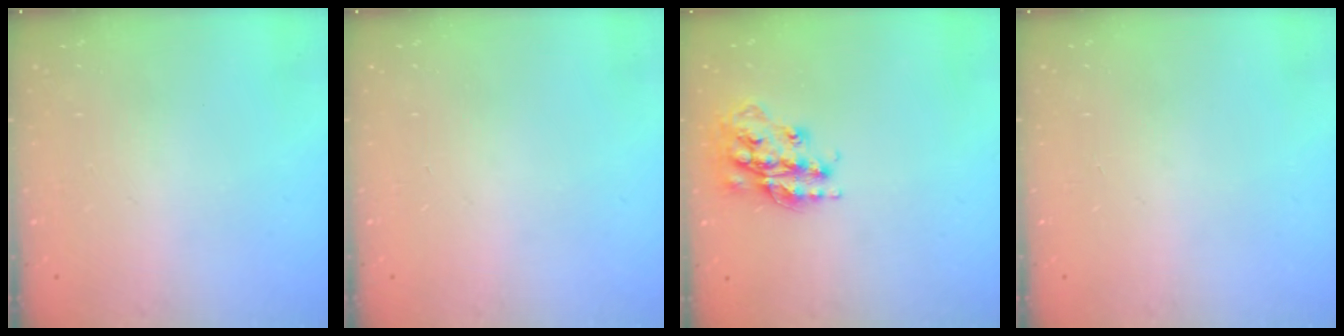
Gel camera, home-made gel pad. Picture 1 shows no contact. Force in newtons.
{"total": 0.0}
{"total": 15.2, "press": 15.2, "slide": 0.8}
{"total": 0.0}